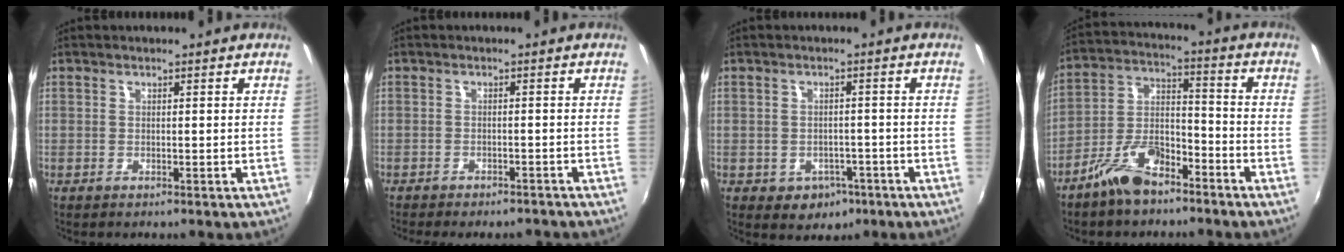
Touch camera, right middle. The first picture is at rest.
{"total": 7.8, "force": [-6.9, 2.2, 3.0], "torque": [-0.070, -0.017, -0.093]}
{"total": 5.6, "force": [-2.5, 4.6, 1.8], "torque": [-0.049, -0.001, -0.023]}
{"total": 10.4, "force": [-7.2, 4.4, 6.0], "torque": [-0.121, 0.017, -0.133]}